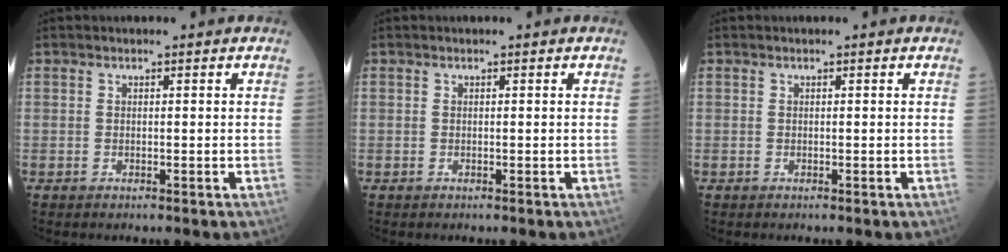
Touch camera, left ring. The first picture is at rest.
{"total": 0.0}
{"total": 0.0}